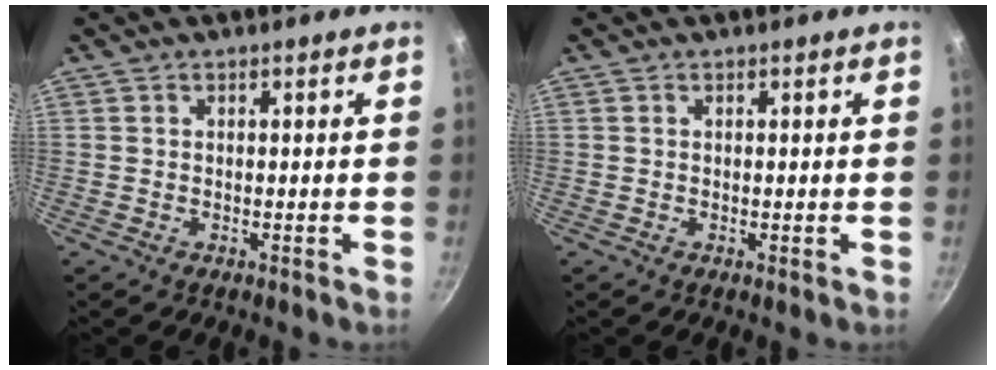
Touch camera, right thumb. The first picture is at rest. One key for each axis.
{"total": 0.0}